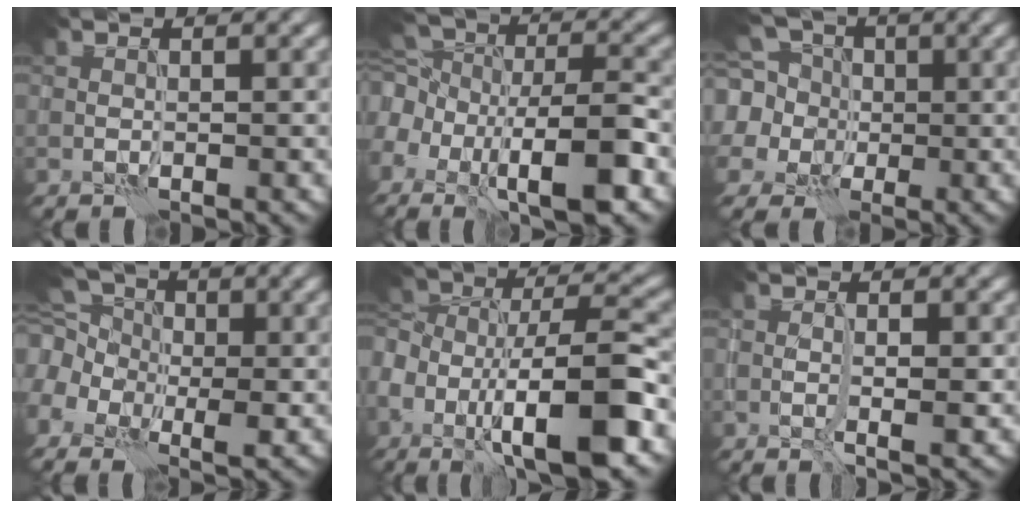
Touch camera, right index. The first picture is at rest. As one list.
[{"total": 9.0, "force": [-3.5, 4.4, 7.1], "torque": [-0.130, -0.010, -0.059]}, {"total": 9.9, "force": [2.5, 8.8, 3.9], "torque": [-0.099, 0.017, 0.013]}, {"total": 7.1, "force": [-0.6, 5.6, 4.3], "torque": [-0.097, 0.001, -0.023]}, {"total": 11.4, "force": [-4.8, 4.1, 9.5], "torque": [-0.167, 0.002, -0.084]}, {"total": 1.6, "force": [0.1, 0.3, 1.6], "torque": [-0.029, -0.005, 0.003]}]